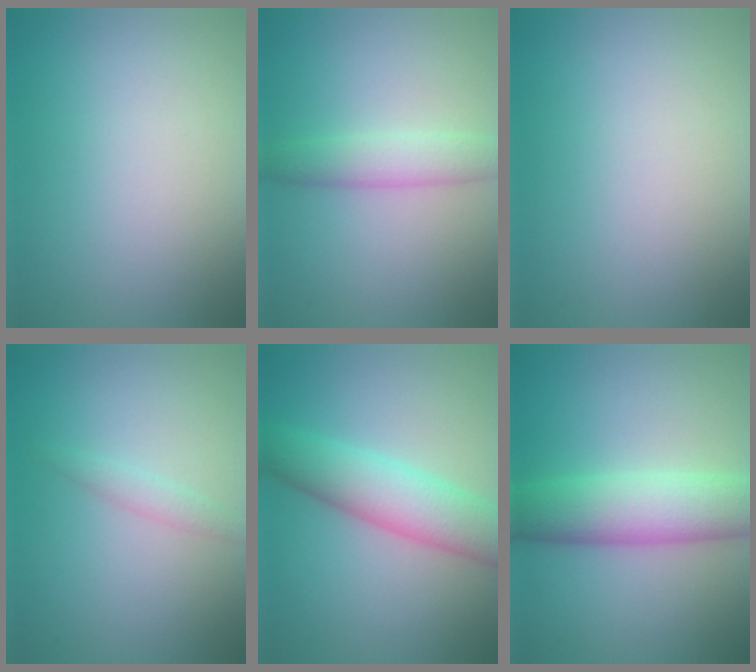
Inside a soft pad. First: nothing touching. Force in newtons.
{"total": 2.9, "press": 2.9, "slide": 0.1}
{"total": 0.0}
{"total": 1.2, "press": 1.2, "slide": 0.1}
{"total": 5.9, "press": 5.8, "slide": 0.3}
{"total": 6.7, "press": 6.7, "slide": 0.1}